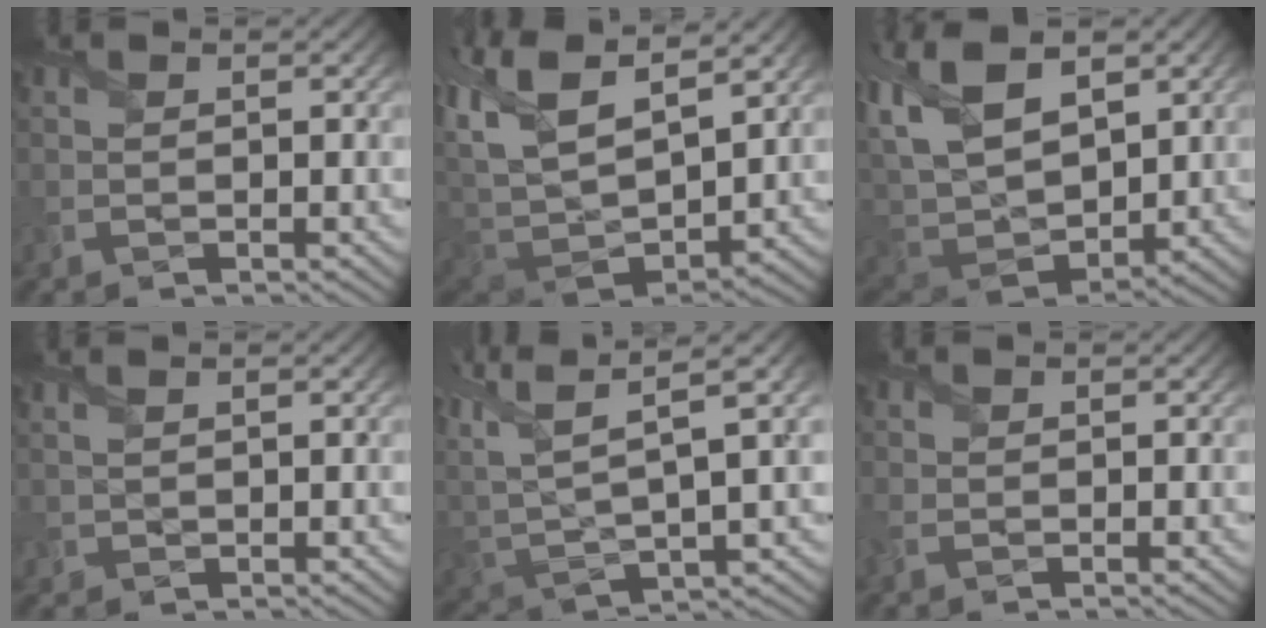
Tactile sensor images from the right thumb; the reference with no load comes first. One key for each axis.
{"total": 15.6, "fx": 5.3, "fy": 7.3, "fz": 12.8, "tx": -0.280, "ty": -0.001, "tz": 0.120}
{"total": 14.6, "fx": 4.5, "fy": 9.2, "fz": 10.5, "tx": -0.256, "ty": 0.008, "tz": 0.085}
{"total": 1.1, "fx": 0.9, "fy": 0.3, "fz": 0.6, "tx": -0.020, "ty": 0.001, "tz": 0.023}
{"total": 13.0, "fx": 6.0, "fy": 4.7, "fz": 10.5, "tx": -0.258, "ty": 0.012, "tz": 0.112}
{"total": 1.4, "fx": -0.2, "fy": 1.1, "fz": 1.0, "tx": -0.028, "ty": 0.000, "tz": -0.009}